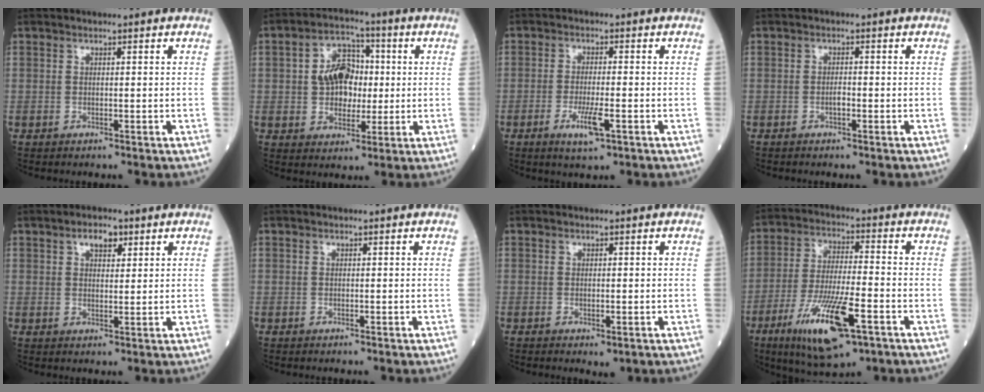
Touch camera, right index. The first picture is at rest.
{"total": 8.4, "force": [0.5, 6.1, 5.8], "torque": [-0.104, 0.024, 0.010]}
{"total": 4.8, "force": [-2.3, 0.8, 4.2], "torque": [-0.082, -0.006, -0.039]}
{"total": 1.1, "force": [-0.6, 0.3, 0.9], "torque": [-0.019, 0.001, -0.011]}
{"total": 3.5, "force": [1.9, 1.7, 2.4], "torque": [-0.043, 0.006, 0.032]}
{"total": 0.0}
{"total": 2.1, "force": [-0.9, 0.9, 1.6], "torque": [-0.029, -0.006, -0.003]}
{"total": 14.4, "force": [-7.0, 3.0, 12.2], "torque": [-0.239, -0.023, -0.116]}